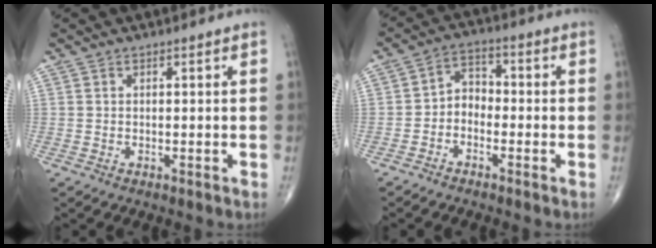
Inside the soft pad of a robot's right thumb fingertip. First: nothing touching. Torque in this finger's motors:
{"motor_torque": [-0.06, 0.06, 0.14, -0.21, 0.03]}